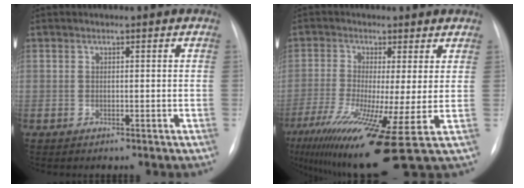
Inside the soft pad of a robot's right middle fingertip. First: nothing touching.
{"total": 15.6, "force": [-6.6, 0.3, 14.1], "torque": [-0.251, -0.036, -0.110]}